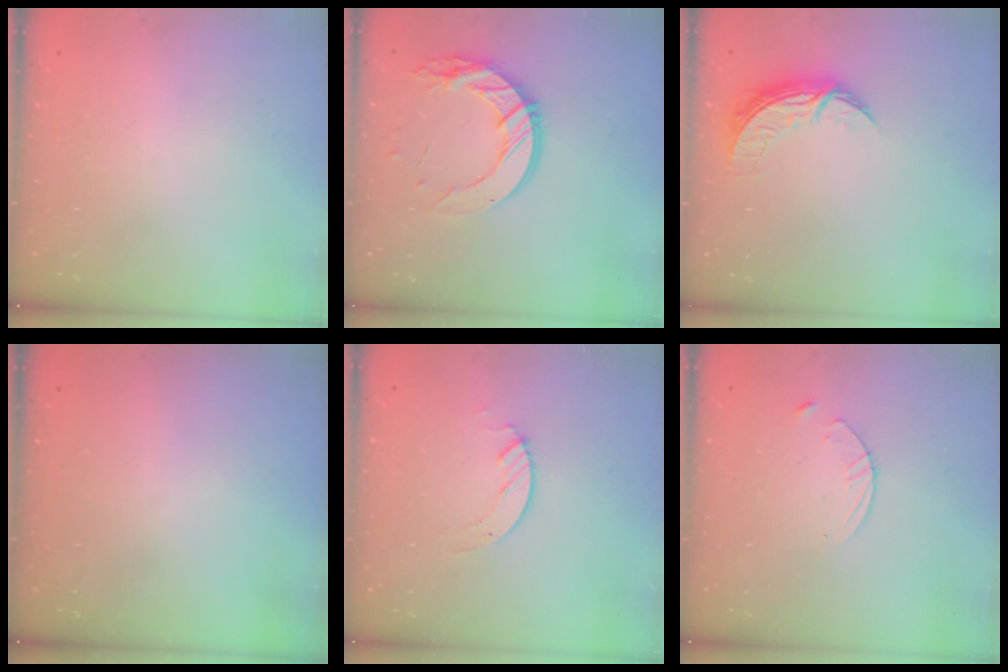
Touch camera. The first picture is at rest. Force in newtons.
{"total": 14.7, "press": 14.6, "slide": 1.3}
{"total": 7.2, "press": 7.2, "slide": 0.2}
{"total": 0.0}
{"total": 3.1, "press": 3.1, "slide": 0.3}
{"total": 3.1, "press": 3.1, "slide": 0.3}